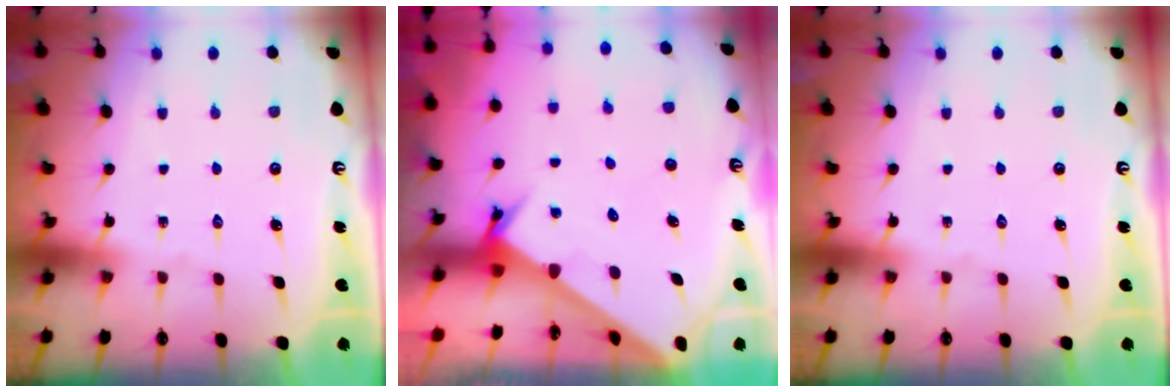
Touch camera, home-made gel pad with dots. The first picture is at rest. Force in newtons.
{"total": 3.8, "press": 3.8, "slide": 0.3}
{"total": 0.0}